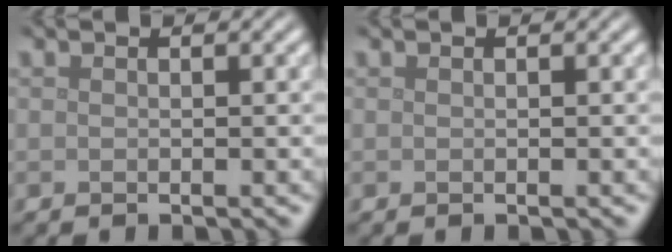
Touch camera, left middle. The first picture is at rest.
{"total": 0.0}